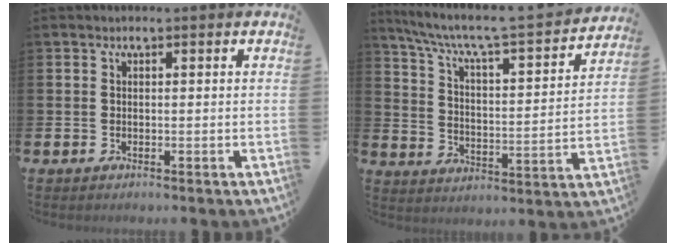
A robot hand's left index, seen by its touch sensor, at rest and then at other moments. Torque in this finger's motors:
{"motor_torque": [0.68, -1.46, 0.39, 0.05]}